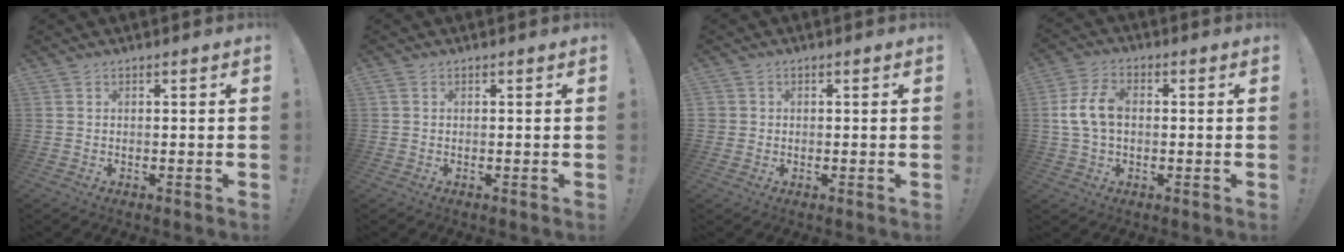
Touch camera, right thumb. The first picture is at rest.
{"total": 0.5, "force": [0.1, 0.4, 0.3], "torque": [-0.015, 0.005, 0.003]}
{"total": 1.7, "force": [-0.1, 1.7, 0.2], "torque": [0.003, 0.001, -0.002]}
{"total": 9.3, "force": [0.3, 6.0, 7.1], "torque": [-0.142, 0.013, 0.013]}